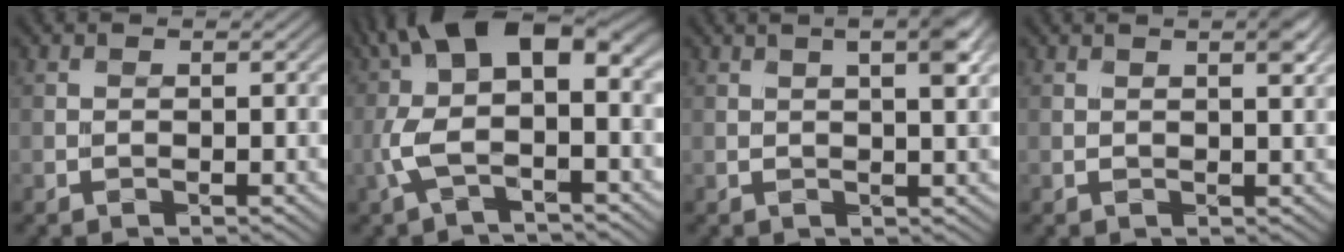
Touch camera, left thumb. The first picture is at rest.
{"total": 10.1, "force": [0.7, 4.1, 9.2], "torque": [-0.189, 0.016, 0.002]}
{"total": 3.5, "force": [1.8, 0.4, 2.9], "torque": [-0.050, 0.004, 0.030]}
{"total": 1.9, "force": [1.2, 0.1, 1.5], "torque": [-0.025, 0.005, 0.021]}